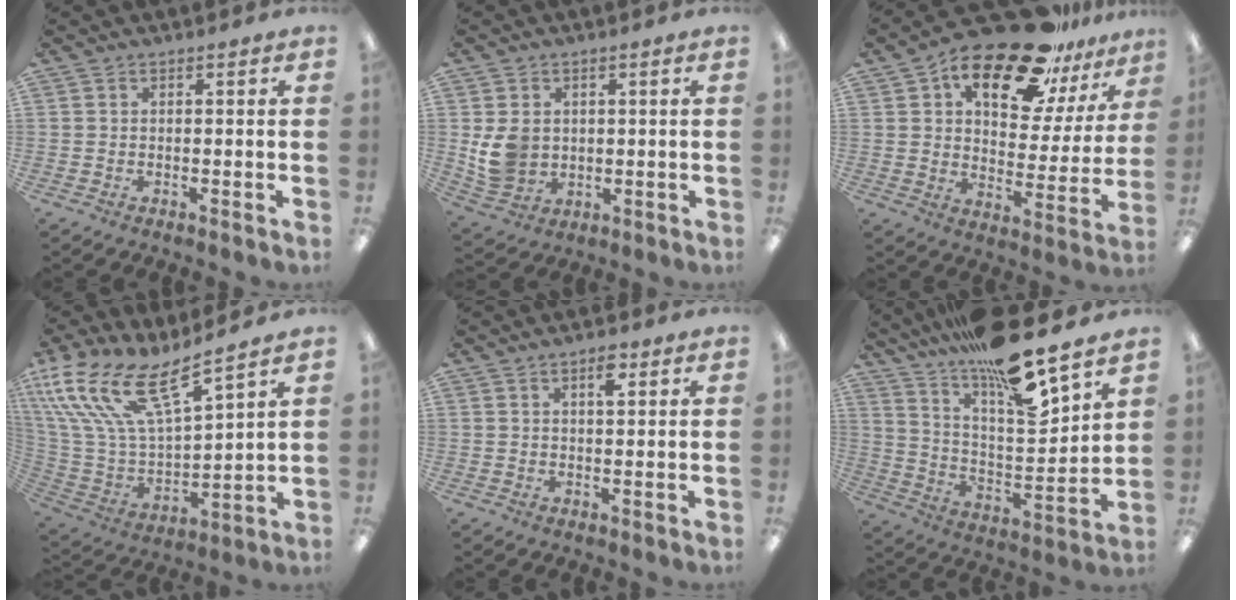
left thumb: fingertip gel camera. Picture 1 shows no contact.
{"total": 7.4, "force": [0.8, 6.4, 3.7], "torque": [-0.078, 0.006, 0.019]}
{"total": 21.7, "force": [15.5, 8.9, 12.4], "torque": [-0.195, -0.094, 0.262]}
{"total": 19.9, "force": [13.2, 7.2, 13.0], "torque": [-0.281, -0.093, 0.236]}
{"total": 3.9, "force": [2.3, 1.4, 2.8], "torque": [-0.038, -0.005, 0.034]}
{"total": 18.3, "force": [14.9, 2.1, 10.4], "torque": [-0.183, -0.113, 0.248]}